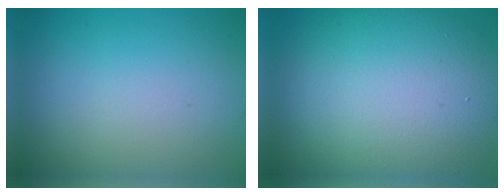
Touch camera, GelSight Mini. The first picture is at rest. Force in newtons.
{"total": 12.8, "press": 12.7, "slide": 0.8}